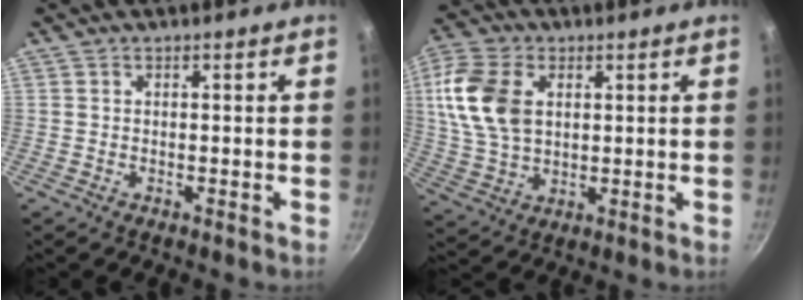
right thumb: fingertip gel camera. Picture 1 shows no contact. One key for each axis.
{"total": 13.9, "fx": 2.9, "fy": 9.3, "fz": 9.8, "tx": -0.181, "ty": -0.002, "tz": 0.056}